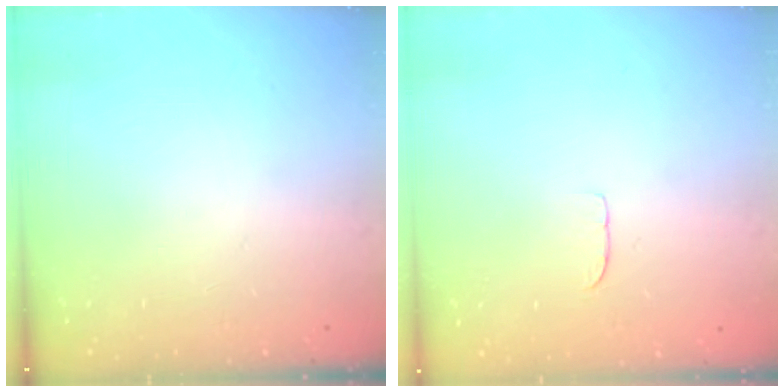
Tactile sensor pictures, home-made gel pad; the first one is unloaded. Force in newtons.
{"total": 3.2, "press": 3.2, "slide": 0.3}